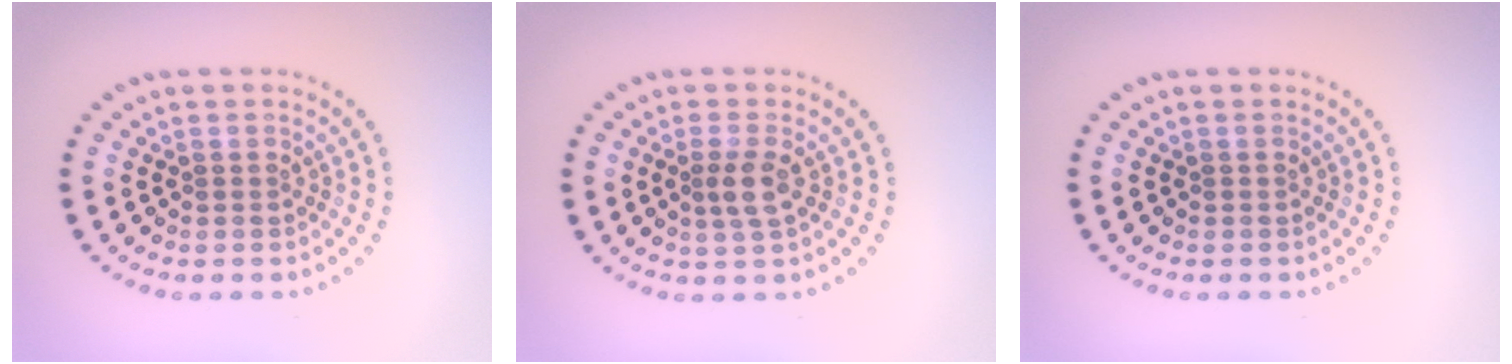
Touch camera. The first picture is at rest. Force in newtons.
{"total": 1.9, "press": 1.7, "slide": 1.0}
{"total": 0.0}